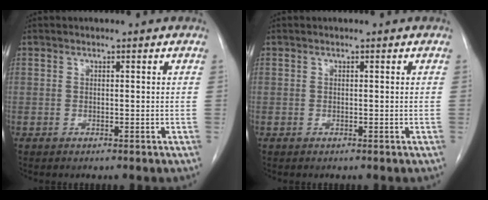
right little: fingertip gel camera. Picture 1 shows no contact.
{"total": 0.0}